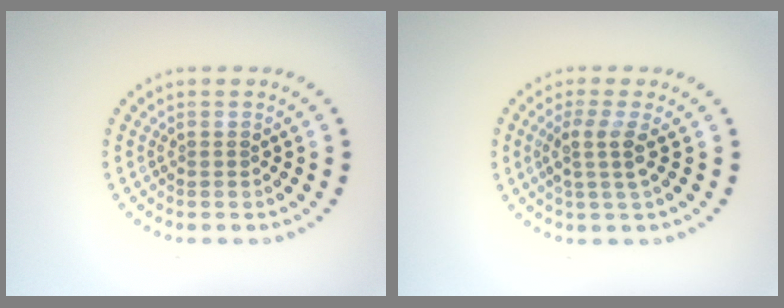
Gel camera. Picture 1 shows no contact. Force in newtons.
{"total": 2.5, "press": 2.0, "slide": 1.5}